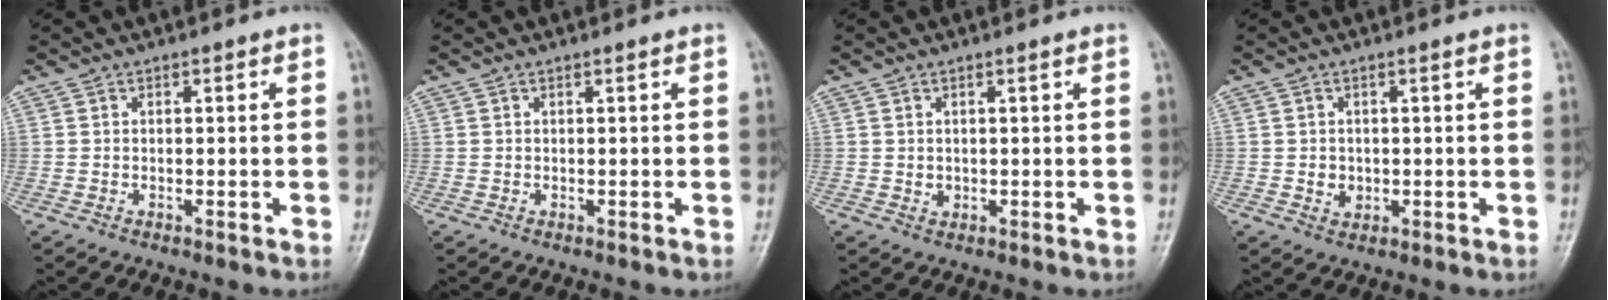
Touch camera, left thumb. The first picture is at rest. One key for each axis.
{"total": 0.0}
{"total": 1.2, "fx": 0.5, "fy": 0.7, "fz": 0.8, "tx": -0.008, "ty": -0.004, "tz": 0.013}
{"total": 2.2, "fx": 0.1, "fy": 1.8, "fz": 1.3, "tx": -0.013, "ty": 0.000, "tz": 0.006}